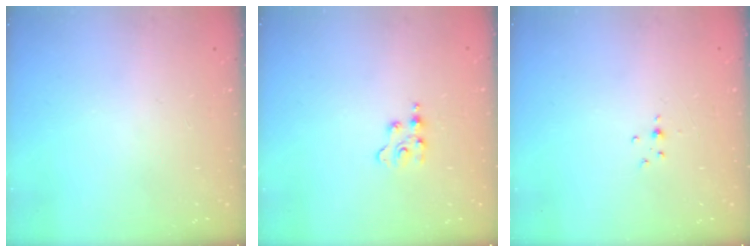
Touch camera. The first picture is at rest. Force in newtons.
{"total": 2.3, "press": 2.3, "slide": 0.3}
{"total": 3.2, "press": 3.0, "slide": 1.1}